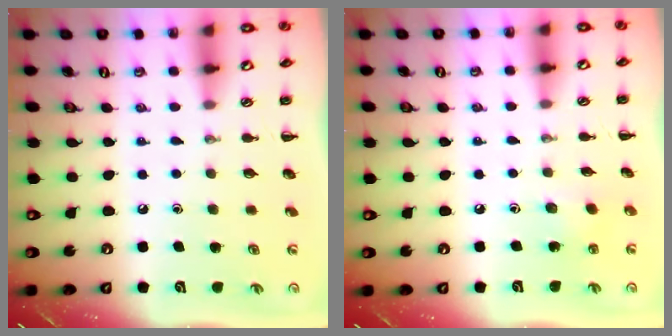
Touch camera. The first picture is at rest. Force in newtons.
{"total": 2.4, "press": 2.3, "slide": 0.7}